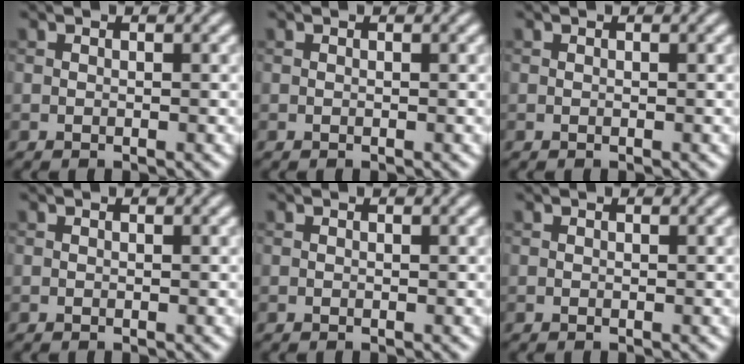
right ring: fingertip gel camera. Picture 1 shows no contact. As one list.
[{"total": 0.0}, {"total": 0.0}, {"total": 0.0}, {"total": 0.0}, {"total": 0.0}]